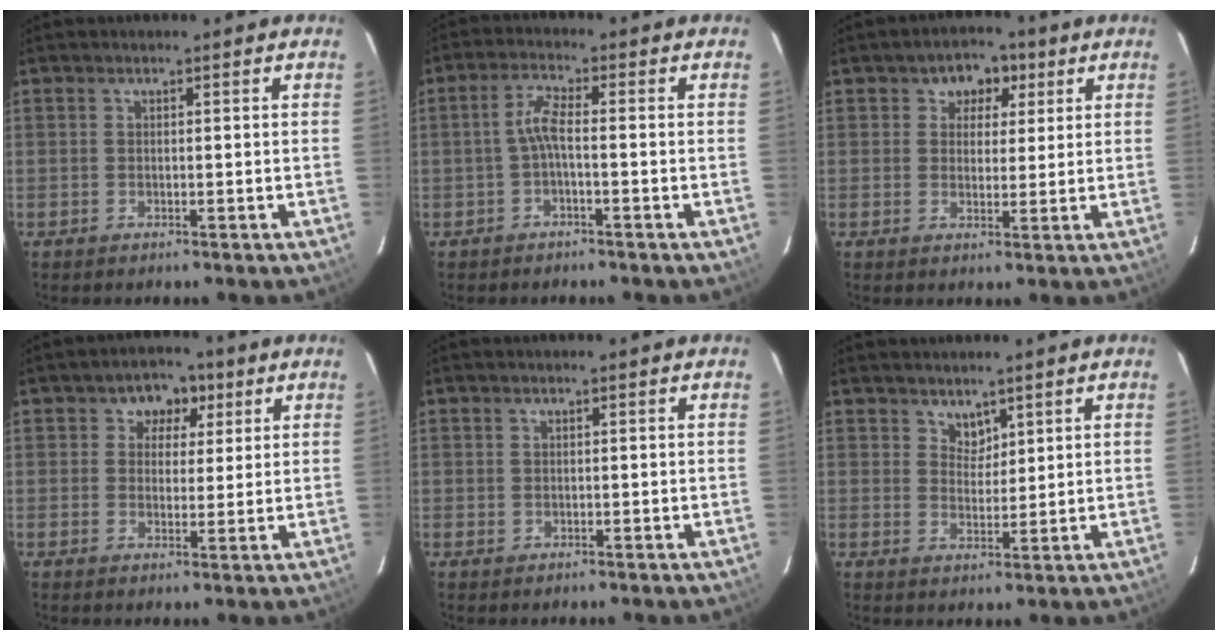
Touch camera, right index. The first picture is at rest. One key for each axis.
{"total": 3.2, "fx": -1.0, "fy": 0.3, "fz": 3.0, "tx": -0.071, "ty": 0.008, "tz": -0.022}
{"total": 5.5, "fx": 2.3, "fy": 4.5, "fz": 2.1, "tx": -0.019, "ty": 0.012, "tz": 0.031}
{"total": 5.4, "fx": 2.1, "fy": 4.7, "fz": 1.8, "tx": -0.013, "ty": 0.011, "tz": 0.026}
{"total": 0.8, "fx": 0.1, "fy": 0.8, "fz": 0.0, "tx": 0.005, "ty": 0.003, "tz": 0.003}
{"total": 2.9, "fx": 2.3, "fy": 1.6, "fz": 0.6, "tx": -0.003, "ty": 0.001, "tz": 0.043}